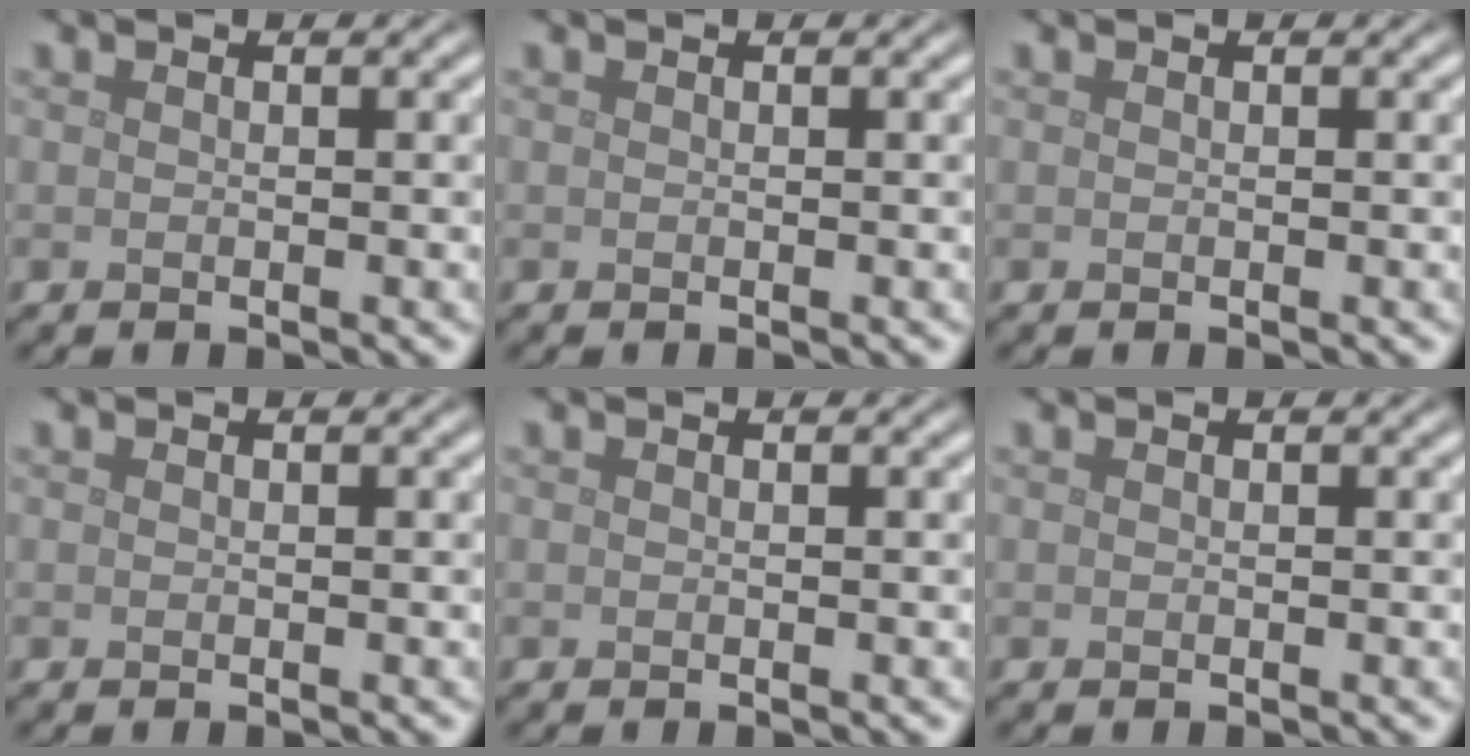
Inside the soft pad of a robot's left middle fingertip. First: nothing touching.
{"total": 0.0}
{"total": 0.0}
{"total": 0.0}
{"total": 0.0}
{"total": 0.0}